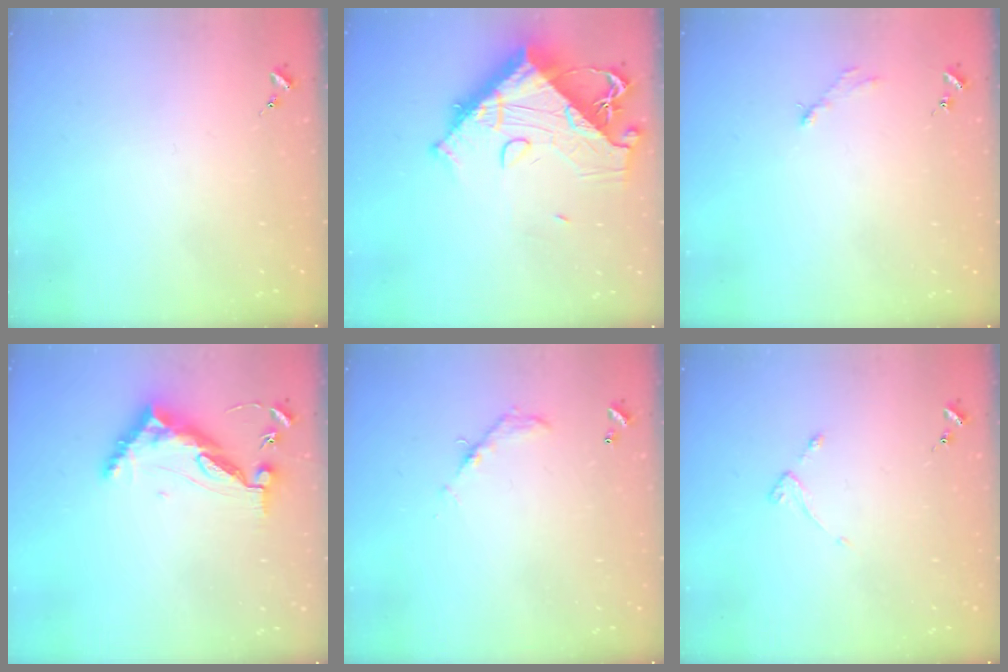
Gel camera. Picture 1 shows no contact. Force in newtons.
{"total": 20.0, "press": 19.9, "slide": 2.3}
{"total": 2.8, "press": 2.8, "slide": 0.4}
{"total": 10.3, "press": 10.2, "slide": 1.0}
{"total": 6.2, "press": 6.2, "slide": 0.4}
{"total": 2.6, "press": 2.6, "slide": 0.5}